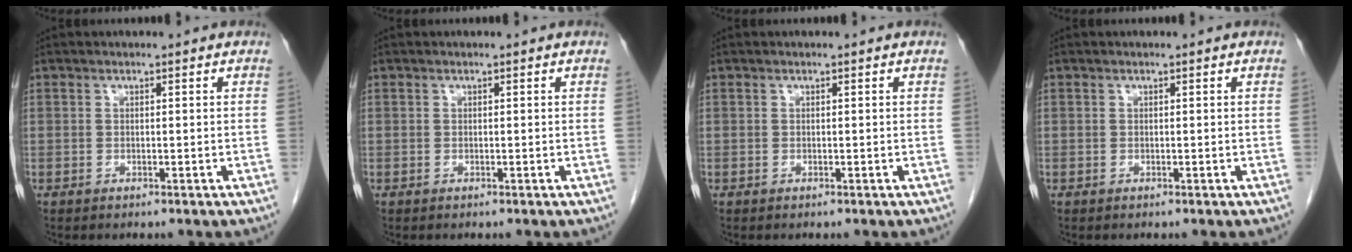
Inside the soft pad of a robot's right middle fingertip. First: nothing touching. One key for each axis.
{"total": 0.0}
{"total": 0.0}
{"total": 0.0}